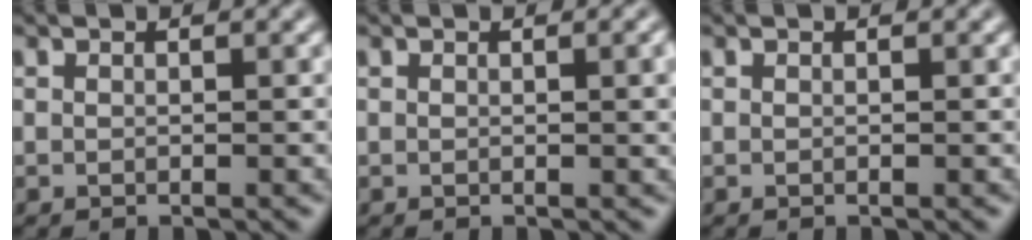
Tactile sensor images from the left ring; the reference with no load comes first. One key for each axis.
{"total": 1.8, "fx": 0.2, "fy": 0.5, "fz": 1.7, "tx": -0.019, "ty": 0.002, "tz": 0.001}
{"total": 0.0}